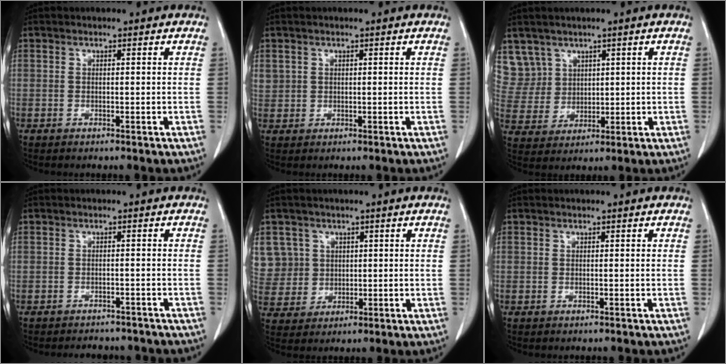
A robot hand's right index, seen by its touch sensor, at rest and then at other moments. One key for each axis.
{"total": 3.0, "fx": 1.3, "fy": 2.6, "fz": 0.7, "tx": -0.019, "ty": 0.012, "tz": 0.032}
{"total": 8.2, "fx": 4.8, "fy": 6.7, "fz": 0.0, "tx": -0.007, "ty": 0.020, "tz": 0.113}
{"total": 6.1, "fx": -5.6, "fy": 2.5, "fz": 0.6, "tx": -0.002, "ty": 0.005, "tz": -0.056}
{"total": 9.8, "fx": 3.4, "fy": 9.1, "fz": 1.1, "tx": -0.046, "ty": 0.035, "tz": 0.090}
{"total": 0.0}